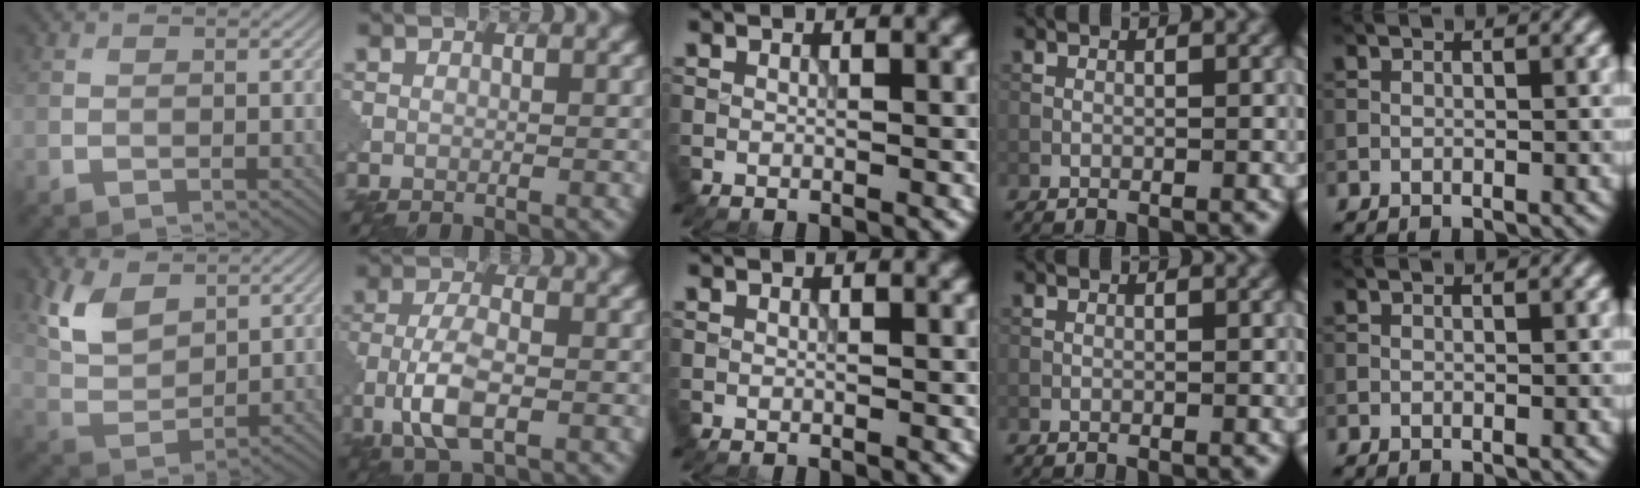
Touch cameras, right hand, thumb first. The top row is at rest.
{"thumb": {"total": 6.9, "force": [3.8, 3.7, 4.3], "torque": [-0.103, -0.005, 0.079]}, "index": {"total": 5.2, "force": [-1.9, 2.1, 4.4], "torque": [-0.094, 0.001, -0.042]}}